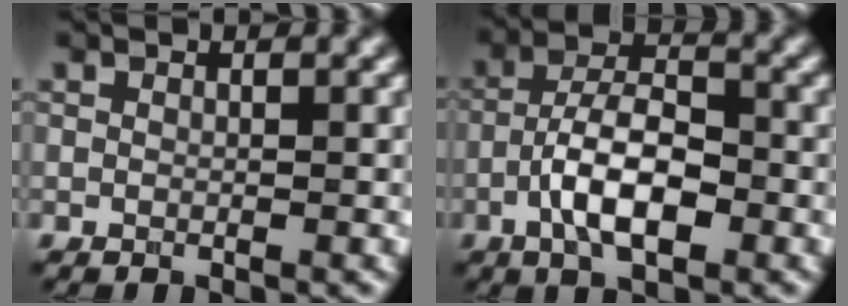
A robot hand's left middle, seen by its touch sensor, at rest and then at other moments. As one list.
[{"total": 6.2, "force": [-2.3, 2.5, 5.2], "torque": [-0.093, 0.007, -0.048]}]